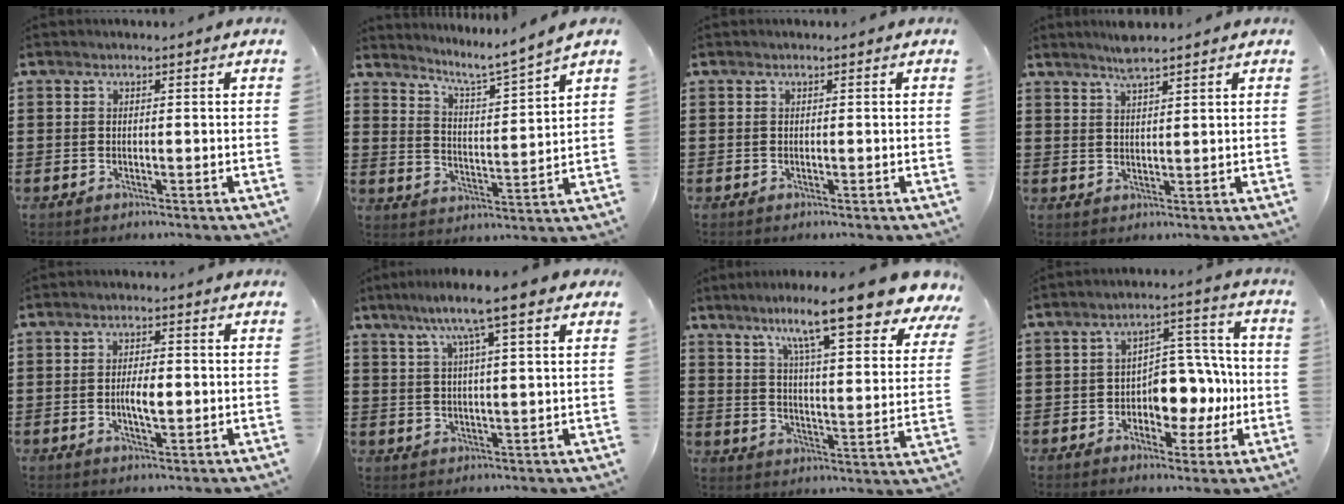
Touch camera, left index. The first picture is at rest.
{"total": 4.6, "force": [4.0, -1.1, 1.8], "torque": [-0.058, -0.039, 0.058]}
{"total": 0.0}
{"total": 3.2, "force": [2.8, 0.1, 1.5], "torque": [-0.036, 0.000, 0.050]}
{"total": 3.7, "force": [-0.3, 1.4, 3.4], "torque": [-0.063, 0.003, -0.007]}
{"total": 8.1, "force": [5.1, 0.5, 6.2], "torque": [-0.138, -0.003, 0.085]}
{"total": 13.6, "force": [10.0, 0.9, 9.3], "torque": [-0.174, -0.056, 0.157]}
{"total": 7.1, "force": [-1.1, 5.6, 4.2], "torque": [-0.073, 0.008, -0.022]}